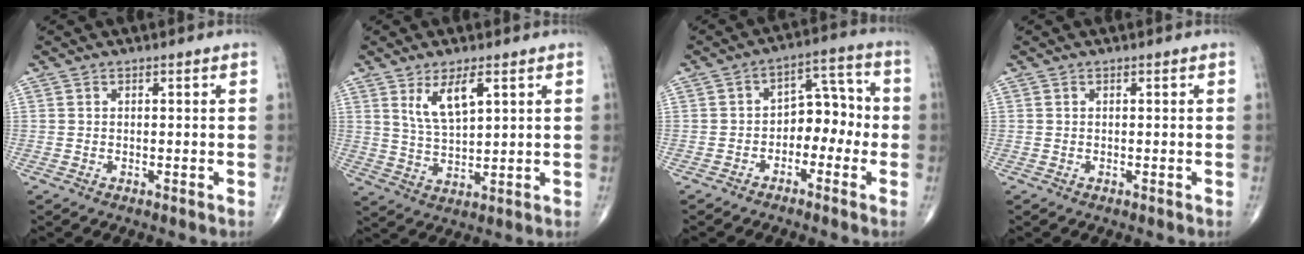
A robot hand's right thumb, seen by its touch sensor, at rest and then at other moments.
{"total": 7.2, "force": [3.4, 2.5, 5.8], "torque": [-0.107, -0.021, 0.072]}
{"total": 8.1, "force": [-2.0, 5.5, 5.6], "torque": [-0.044, 0.043, -0.044]}
{"total": 0.0}